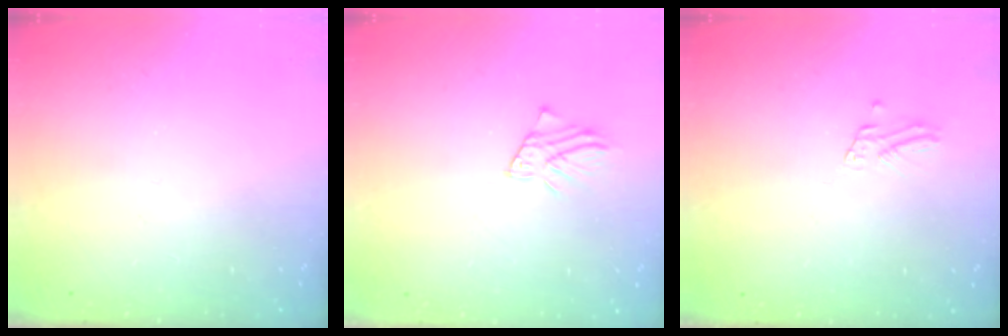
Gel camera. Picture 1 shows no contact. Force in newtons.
{"total": 2.4, "press": 2.4, "slide": 0.2}
{"total": 1.4, "press": 1.4, "slide": 0.1}